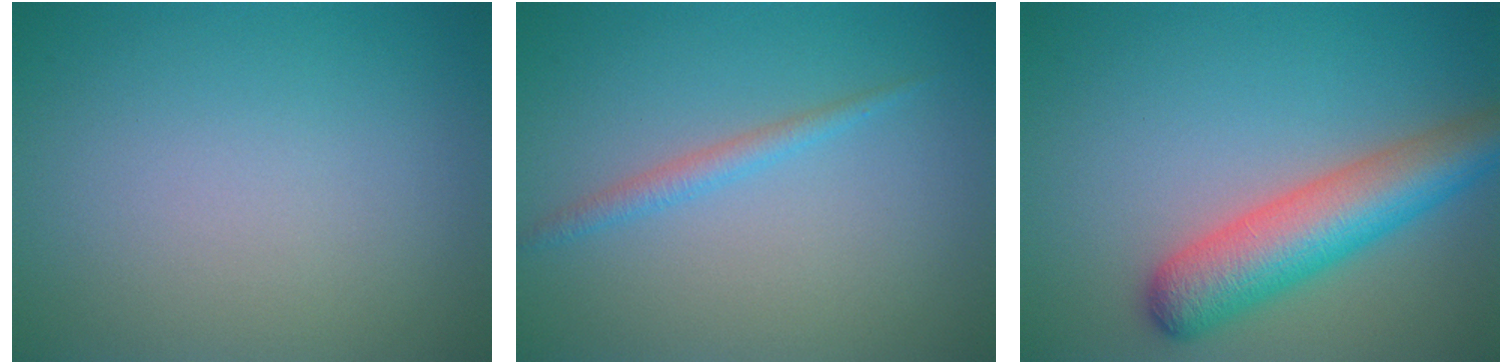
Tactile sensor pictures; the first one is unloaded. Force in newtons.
{"total": 1.4, "press": 1.4, "slide": 0.1}
{"total": 6.7, "press": 6.7, "slide": 0.2}